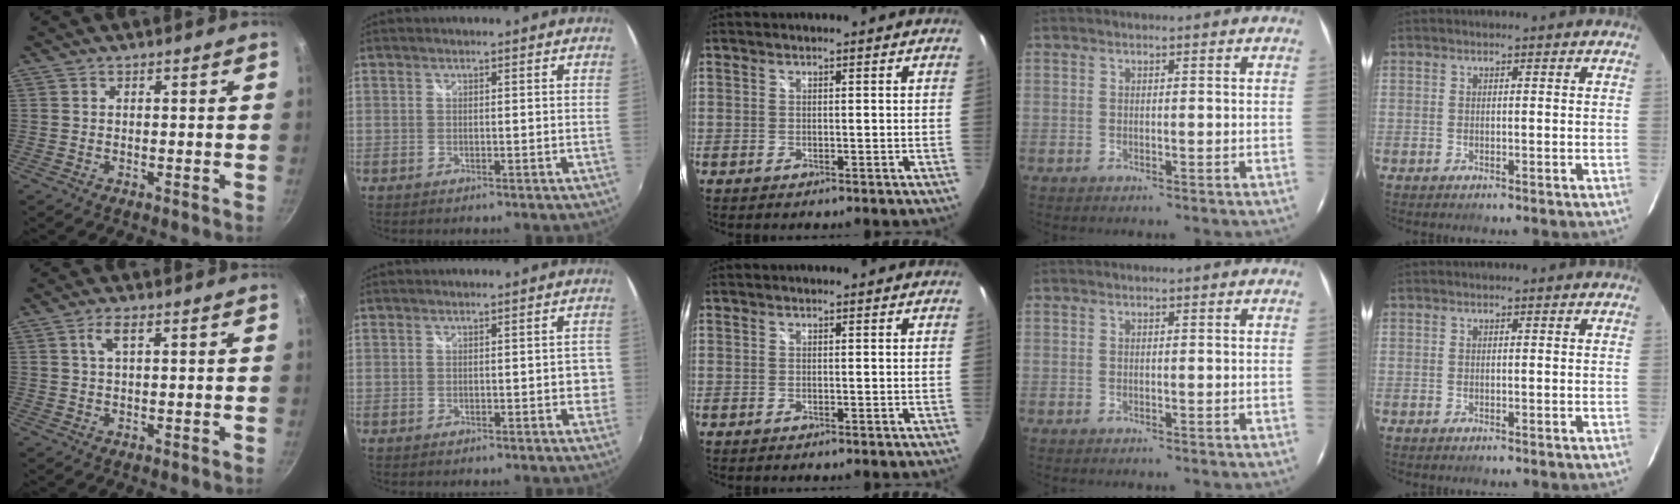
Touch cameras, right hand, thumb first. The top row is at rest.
{"thumb": {"total": 2.9, "force": [1.2, 0.9, 2.5], "torque": [-0.049, 0.003, 0.026]}, "index": {"total": 3.3, "force": [-0.6, 1.7, 2.7], "torque": [-0.026, 0.004, -0.005]}}